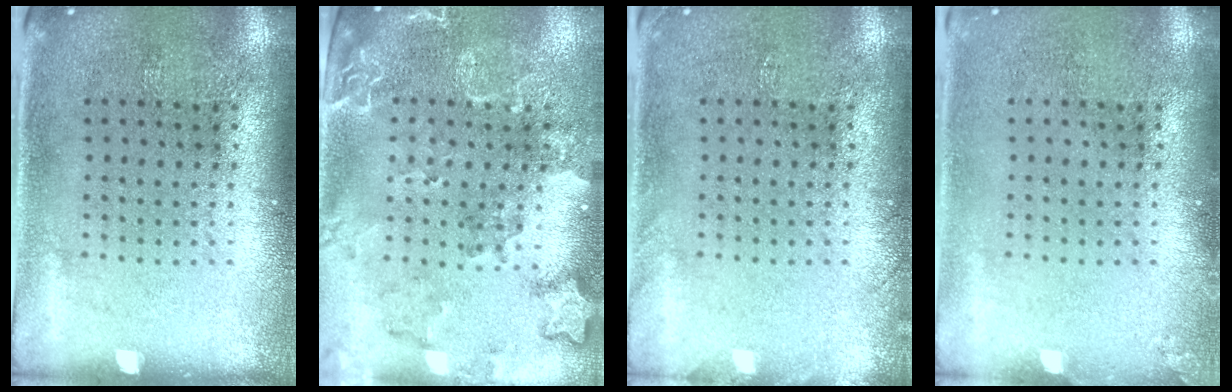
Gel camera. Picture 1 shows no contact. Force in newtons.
{"total": 2.1, "press": 1.9, "slide": 0.9}
{"total": 0.9, "press": 0.8, "slide": 0.2}
{"total": 0.6, "press": 0.6, "slide": 0.0}